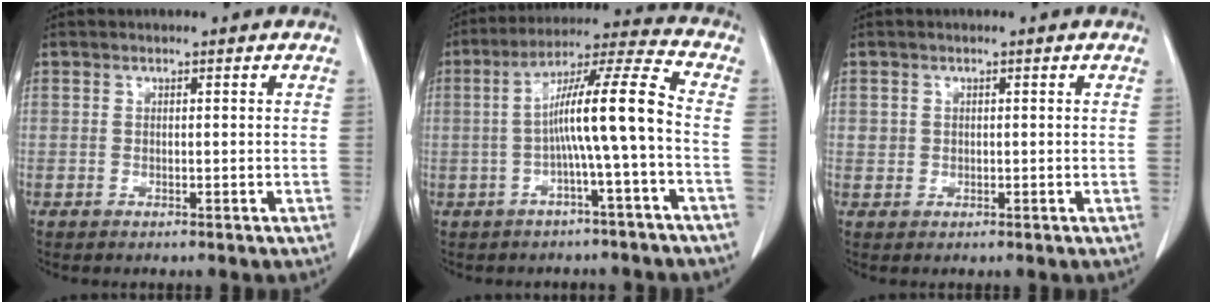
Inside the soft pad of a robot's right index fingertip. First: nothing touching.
{"total": 10.8, "force": [-1.5, -1.0, 10.7], "torque": [-0.180, 0.028, -0.032]}
{"total": 1.3, "force": [0.3, 1.2, 0.2], "torque": [0.008, 0.006, 0.002]}